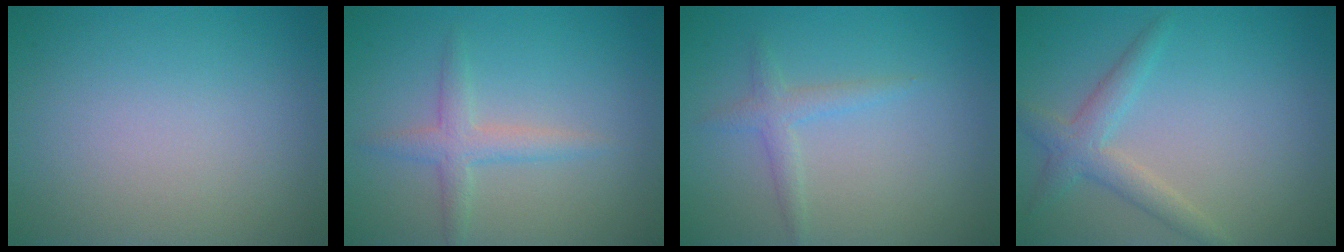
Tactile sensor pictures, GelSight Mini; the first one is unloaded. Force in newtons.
{"total": 2.4, "press": 2.4, "slide": 0.0}
{"total": 1.7, "press": 1.7, "slide": 0.0}
{"total": 2.8, "press": 2.7, "slide": 0.2}